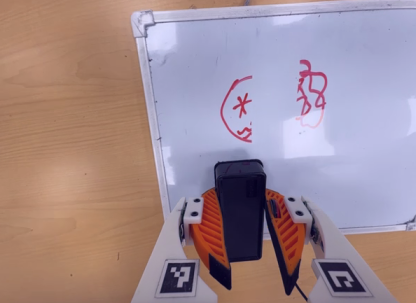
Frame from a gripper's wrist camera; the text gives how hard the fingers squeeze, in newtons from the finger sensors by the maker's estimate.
{"total": 9.9, "left": 9.5, "right": 10.2}